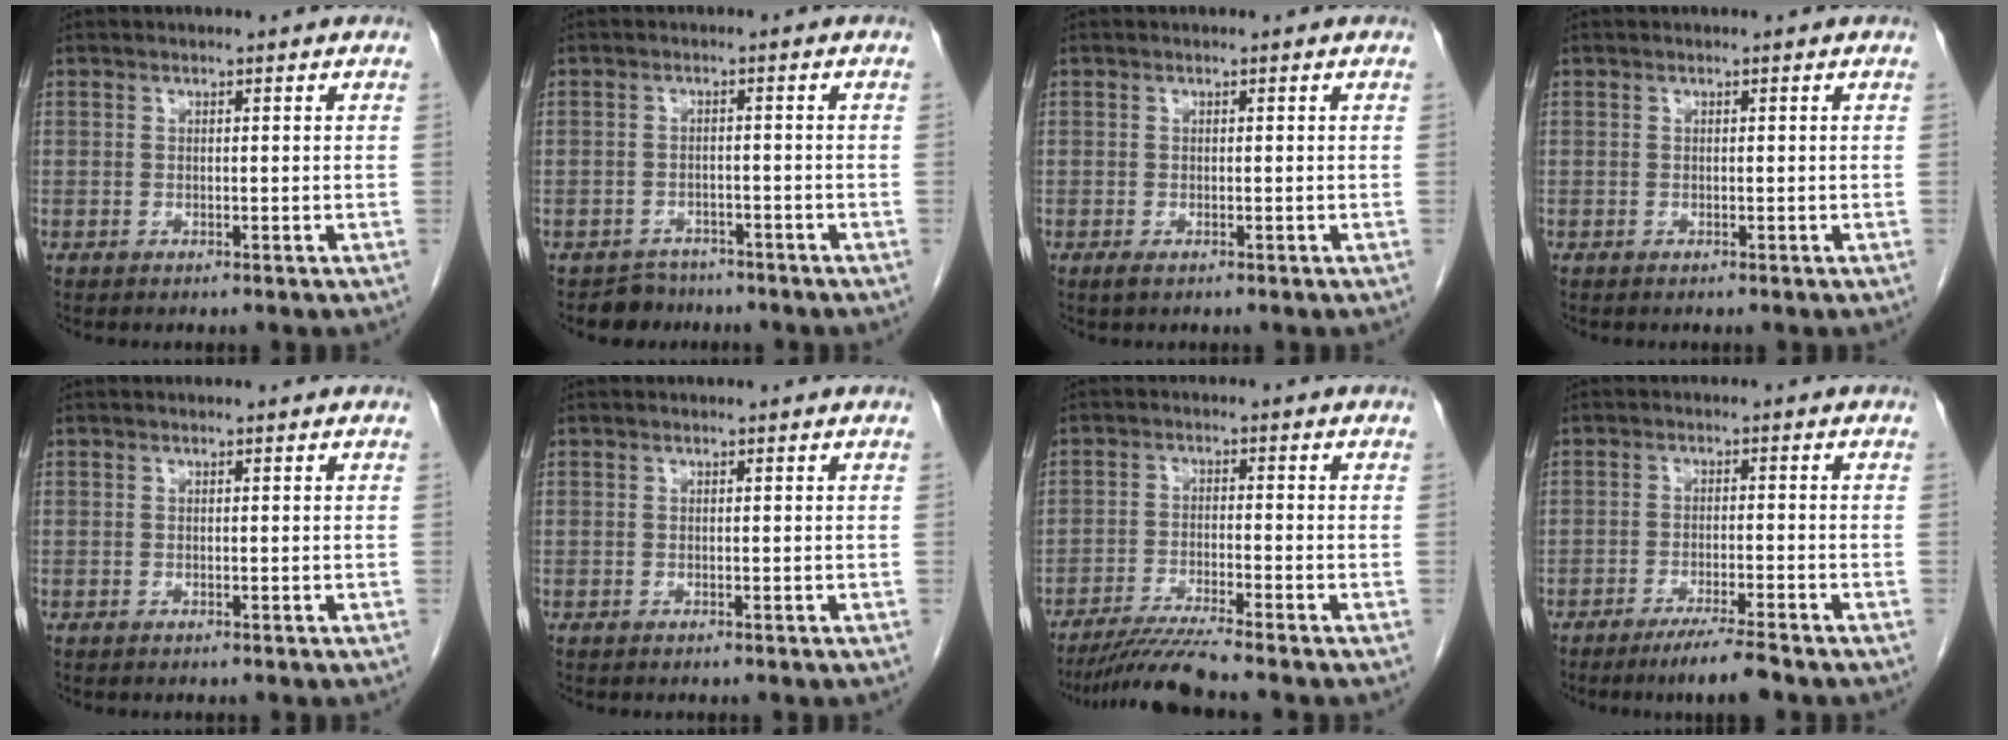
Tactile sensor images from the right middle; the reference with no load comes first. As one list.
[{"total": 3.4, "force": [-2.8, 1.7, -0.6], "torque": [0.006, 0.005, -0.045]}, {"total": 0.8, "force": [-0.5, 0.2, 0.6], "torque": [-0.014, -0.003, -0.006]}, {"total": 0.0}, {"total": 0.0}, {"total": 0.0}, {"total": 6.5, "force": [-5.6, -1.6, 2.9], "torque": [-0.051, -0.028, -0.105]}, {"total": 5.2, "force": [-4.1, -0.5, 3.2], "torque": [-0.053, -0.015, -0.074]}]